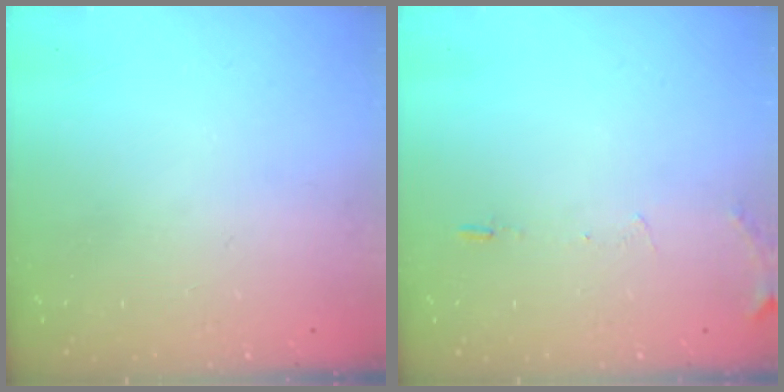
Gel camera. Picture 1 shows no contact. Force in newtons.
{"total": 6.1, "press": 5.9, "slide": 1.7}